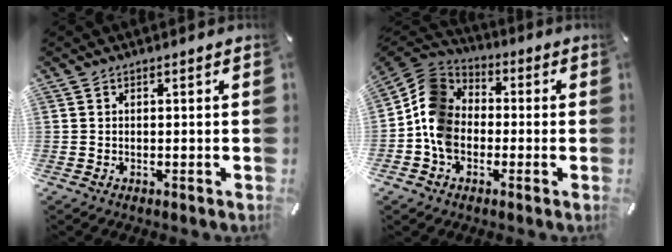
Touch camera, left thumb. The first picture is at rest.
{"total": 11.1, "force": [-3.0, 9.3, 5.3], "torque": [-0.123, 0.039, -0.056]}